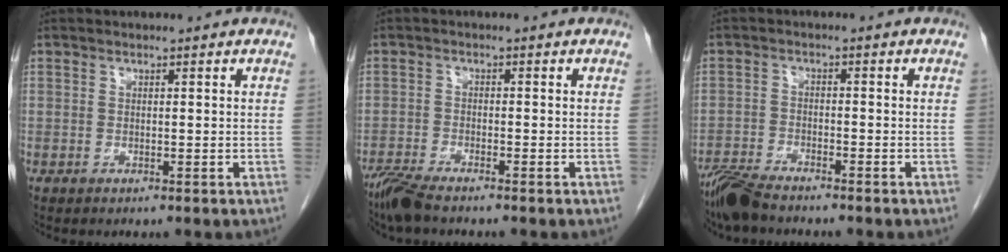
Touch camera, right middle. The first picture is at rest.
{"total": 4.0, "force": [-3.5, 0.2, 2.0], "torque": [-0.045, -0.014, -0.070]}
{"total": 5.6, "force": [-5.1, 0.7, 2.3], "torque": [-0.043, -0.017, -0.097]}